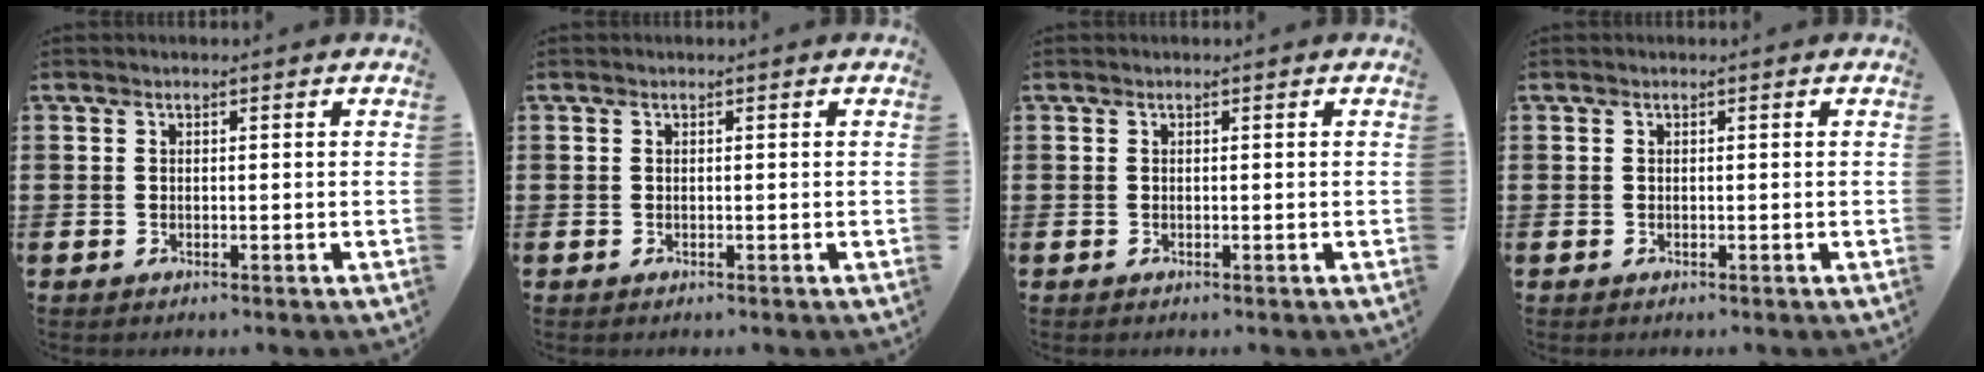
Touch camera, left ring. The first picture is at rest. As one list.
[{"total": 0.0}, {"total": 0.0}, {"total": 0.0}]